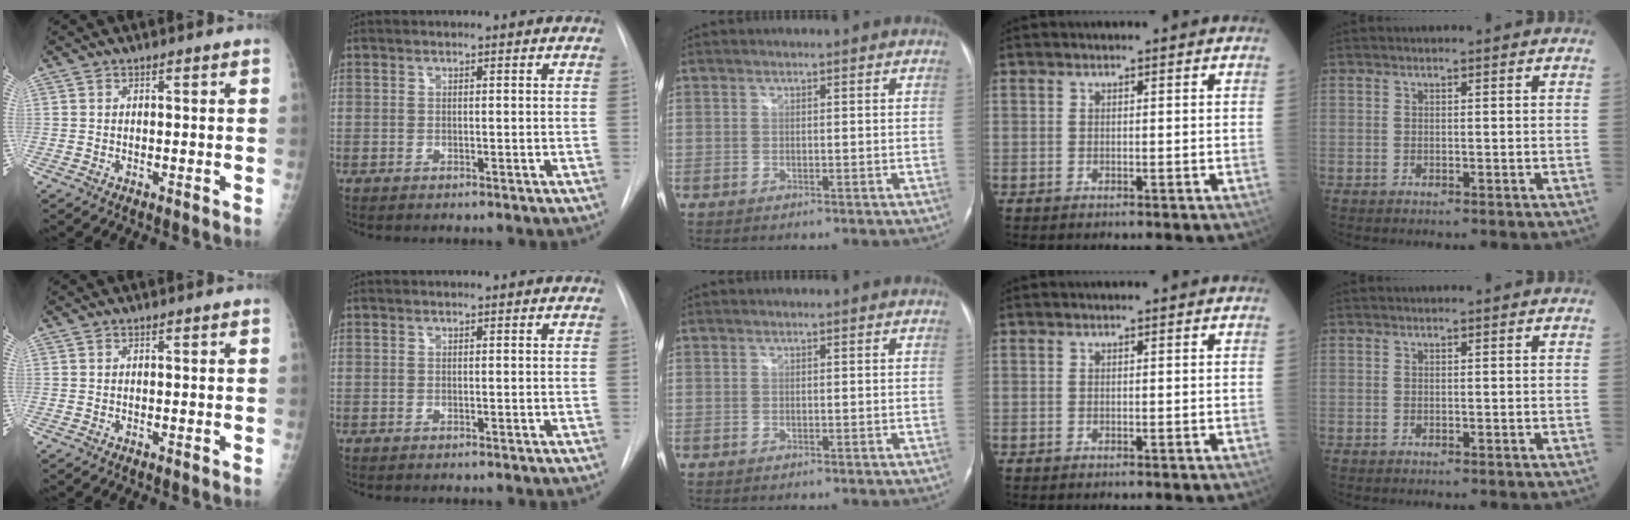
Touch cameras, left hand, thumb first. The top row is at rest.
{}